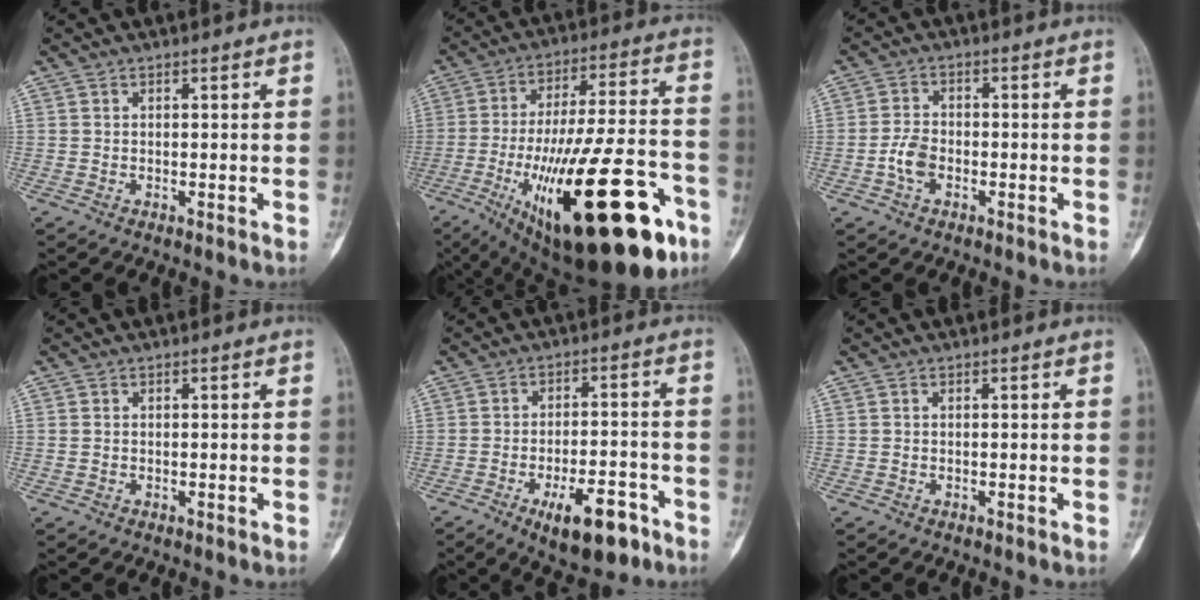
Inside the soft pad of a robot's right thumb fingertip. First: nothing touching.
{"total": 33.8, "force": [-14.0, 11.2, 28.6], "torque": [-0.425, 0.035, -0.203]}
{"total": 4.3, "force": [-1.5, 2.7, 3.0], "torque": [-0.058, 0.013, -0.033]}
{"total": 0.6, "force": [0.0, 0.5, 0.3], "torque": [-0.006, 0.001, 0.002]}
{"total": 11.0, "force": [-5.9, 4.5, 8.2], "torque": [-0.110, 0.029, -0.083]}
{"total": 0.0}